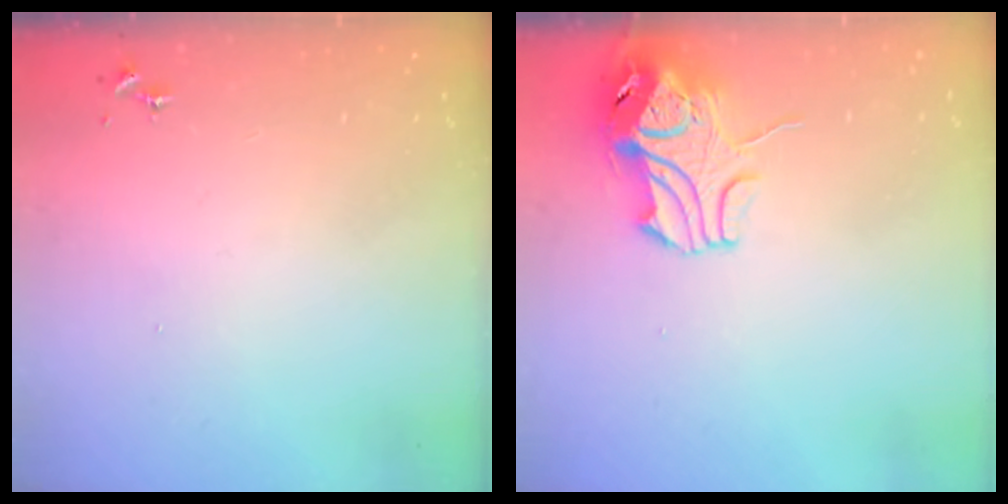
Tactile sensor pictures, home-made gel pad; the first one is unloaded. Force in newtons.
{"total": 10.5, "press": 10.4, "slide": 1.5}